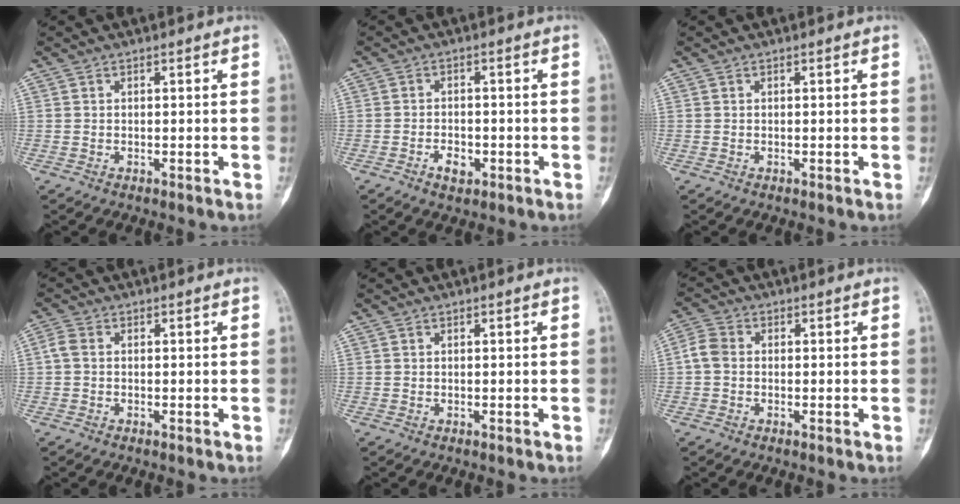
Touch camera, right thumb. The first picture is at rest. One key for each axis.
{"total": 3.3, "fx": -1.5, "fy": 2.0, "fz": 2.2, "tx": -0.029, "ty": 0.008, "tz": -0.023}
{"total": 0.0}
{"total": 2.2, "fx": 0.1, "fy": 1.6, "fz": 1.6, "tx": -0.037, "ty": 0.003, "tz": -0.003}
{"total": 0.0}
{"total": 3.7, "fx": -0.1, "fy": 3.0, "fz": 2.2, "tx": -0.046, "ty": 0.011, "tz": -0.010}